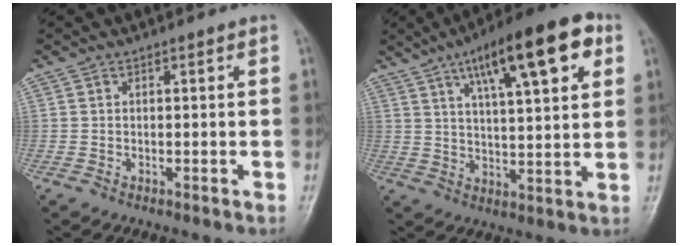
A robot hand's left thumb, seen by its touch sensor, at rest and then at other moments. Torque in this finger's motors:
{"motor_torque": [0.52, 0.87, 1.72, -1.05, 0.21]}